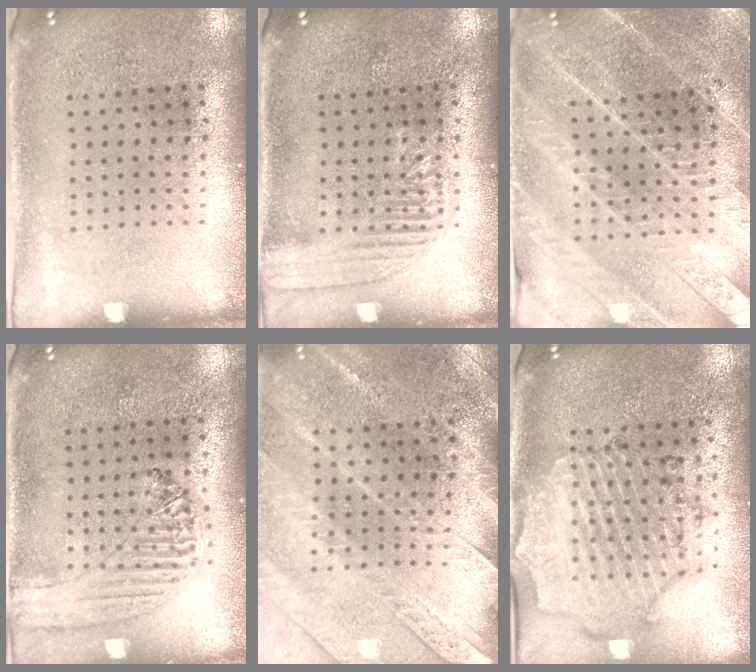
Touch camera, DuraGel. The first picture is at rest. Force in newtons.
{"total": 2.1, "press": 2.1, "slide": 0.3}
{"total": 3.7, "press": 3.4, "slide": 1.3}
{"total": 0.9, "press": 0.9, "slide": 0.1}
{"total": 2.9, "press": 2.8, "slide": 0.4}
{"total": 1.5, "press": 1.5, "slide": 0.3}